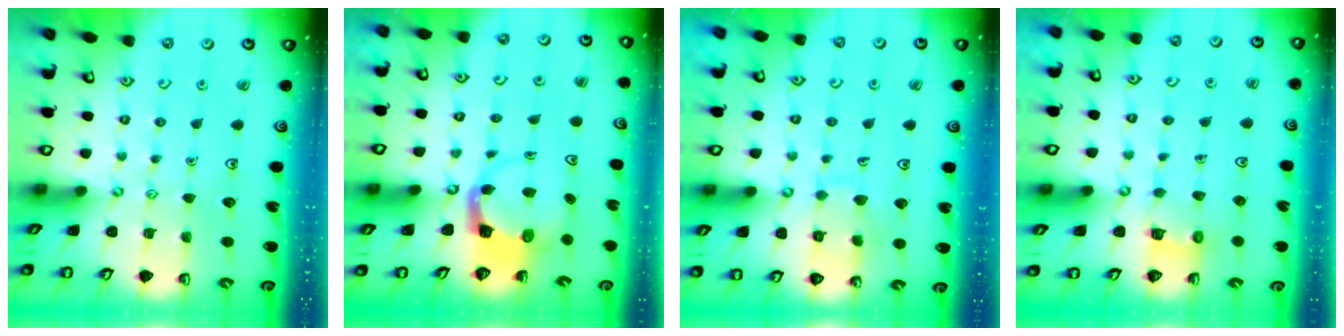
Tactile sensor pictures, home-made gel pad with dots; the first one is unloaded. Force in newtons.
{"total": 3.6, "press": 3.5, "slide": 0.5}
{"total": 7.8, "press": 7.8, "slide": 0.7}
{"total": 2.8, "press": 2.8, "slide": 0.2}